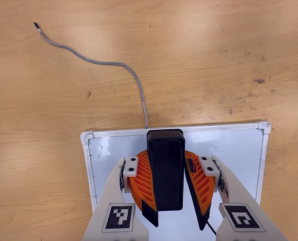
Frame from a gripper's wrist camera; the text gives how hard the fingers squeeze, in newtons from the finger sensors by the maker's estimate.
{"total": 10.5, "left": 9.5, "right": 11.5}